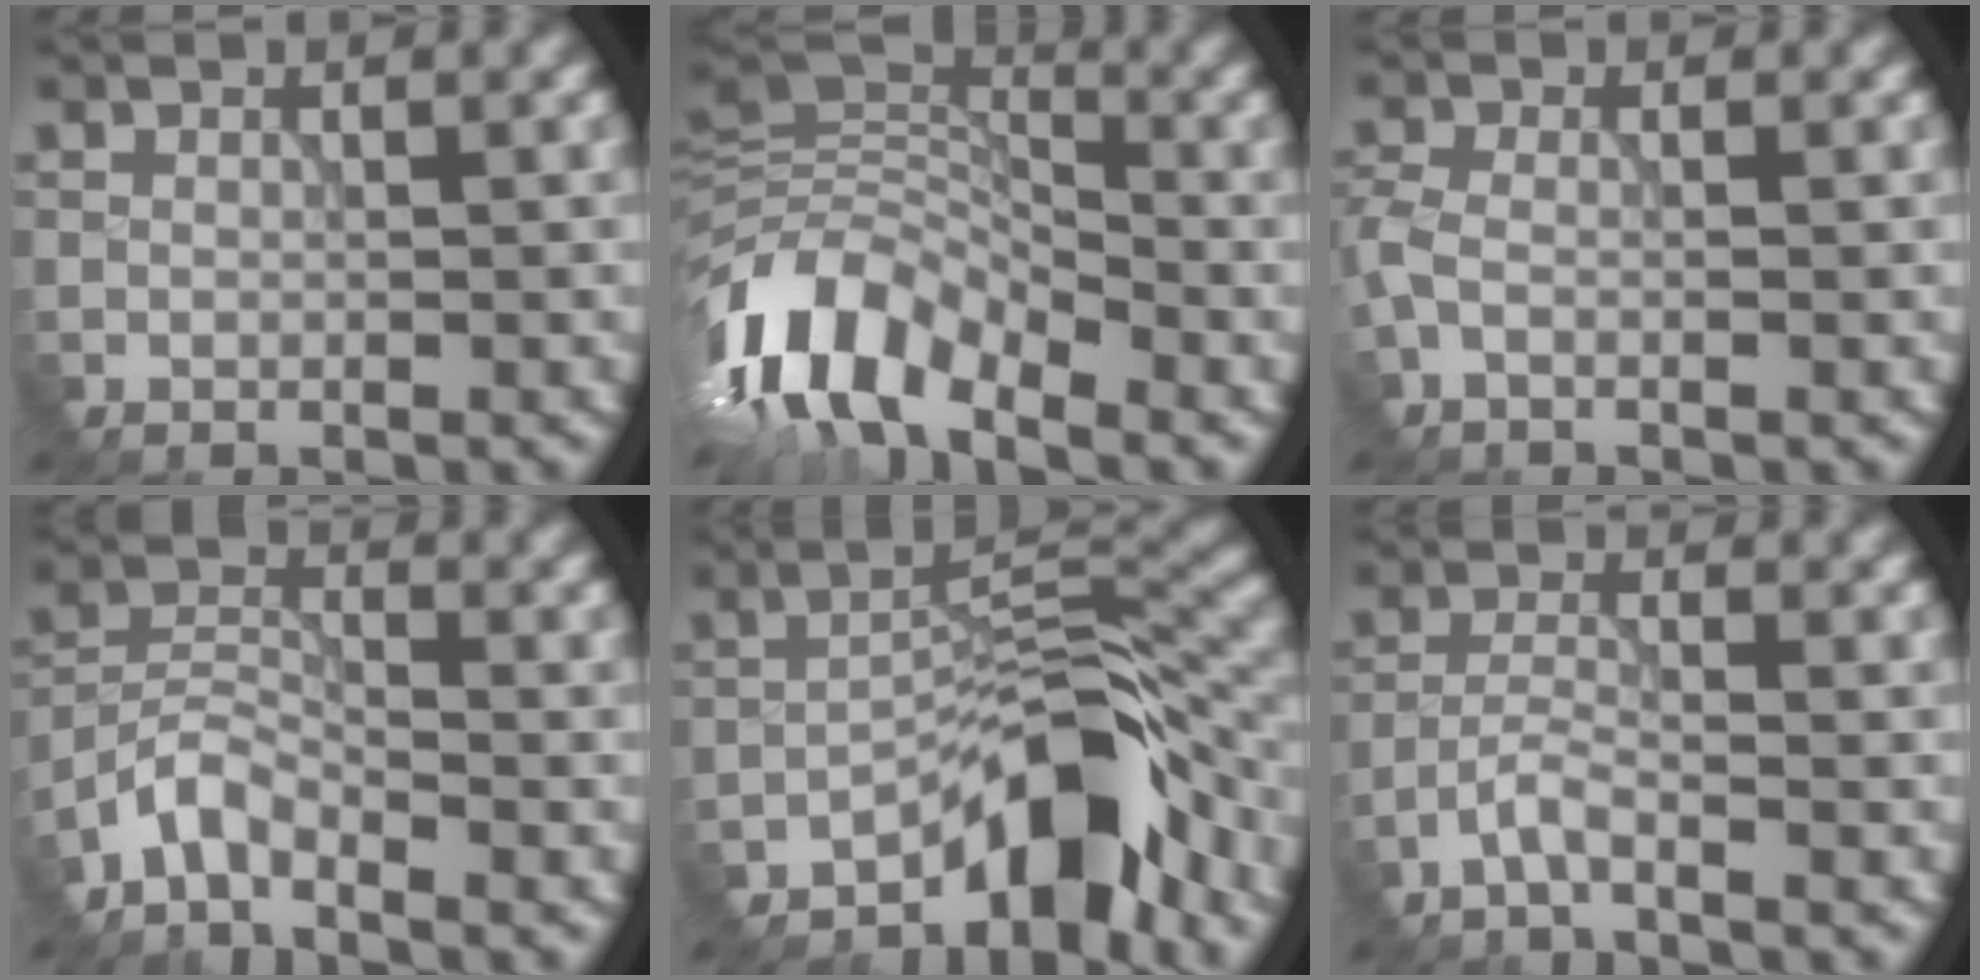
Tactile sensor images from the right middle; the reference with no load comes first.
{"total": 10.3, "force": [-5.9, 5.0, 6.8], "torque": [-0.123, 0.003, -0.125]}
{"total": 2.4, "force": [-0.8, 1.0, 2.0], "torque": [-0.060, -0.003, -0.026]}
{"total": 3.1, "force": [-2.7, 0.9, 1.4], "torque": [-0.029, 0.006, -0.065]}
{"total": 7.2, "force": [-5.1, 2.2, 4.5], "torque": [-0.051, 0.018, -0.090]}
{"total": 2.3, "force": [-1.7, 0.3, 1.5], "torque": [-0.034, 0.003, -0.042]}